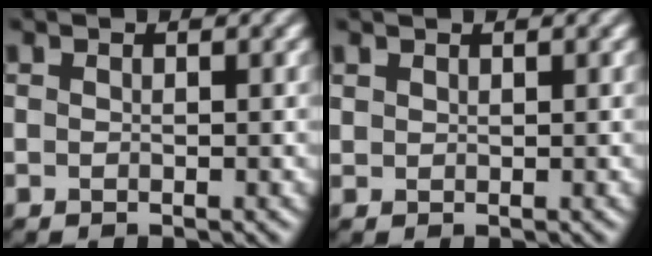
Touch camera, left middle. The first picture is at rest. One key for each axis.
{"total": 0.8, "fx": 0.7, "fy": 0.3, "fz": 0.0, "tx": -0.005, "ty": 0.000, "tz": 0.019}